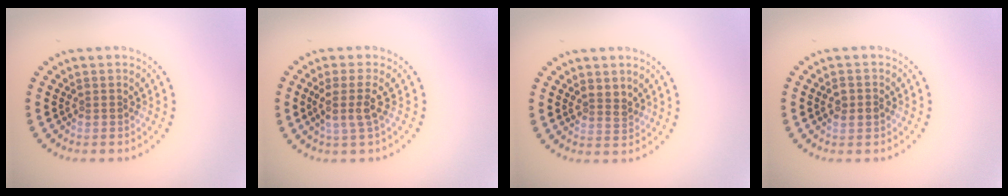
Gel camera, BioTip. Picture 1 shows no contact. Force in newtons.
{"total": 2.4, "press": 1.9, "slide": 1.4}
{"total": 1.4, "press": 1.2, "slide": 0.7}
{"total": 1.5, "press": 1.4, "slide": 0.3}